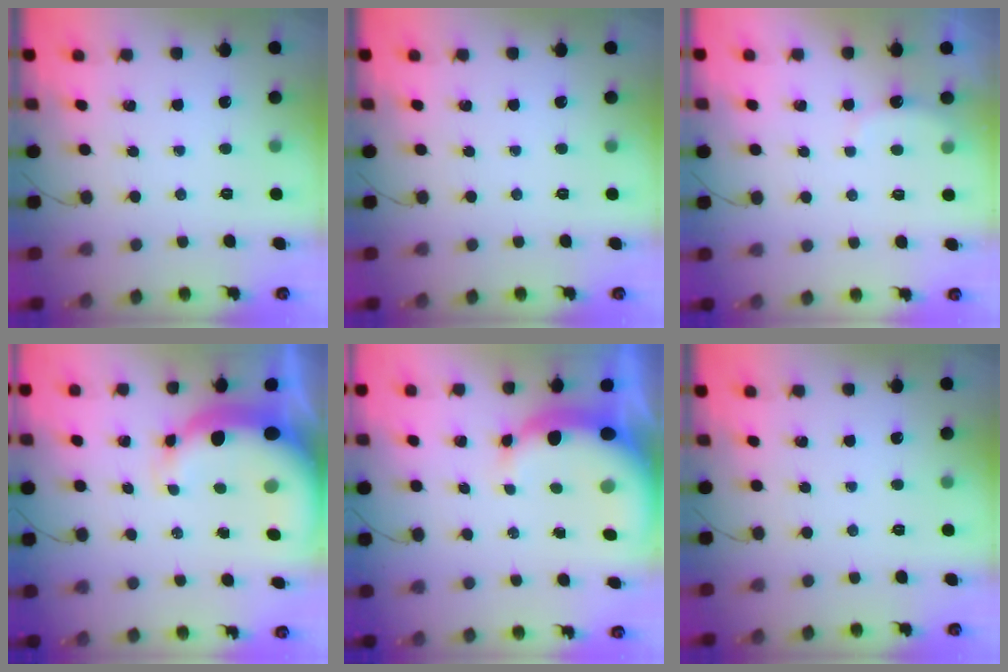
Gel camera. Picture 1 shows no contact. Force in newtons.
{"total": 0.0}
{"total": 3.5, "press": 3.4, "slide": 0.9}
{"total": 9.6, "press": 9.3, "slide": 2.5}
{"total": 9.6, "press": 9.4, "slide": 1.9}
{"total": 0.0}